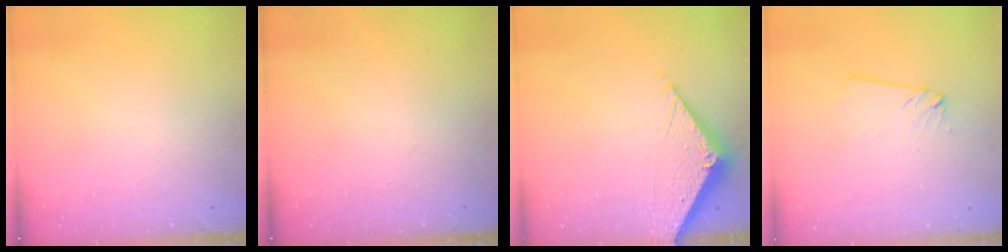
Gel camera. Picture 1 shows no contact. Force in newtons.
{"total": 0.0}
{"total": 6.6, "press": 6.6, "slide": 0.1}
{"total": 3.0, "press": 3.0, "slide": 0.3}